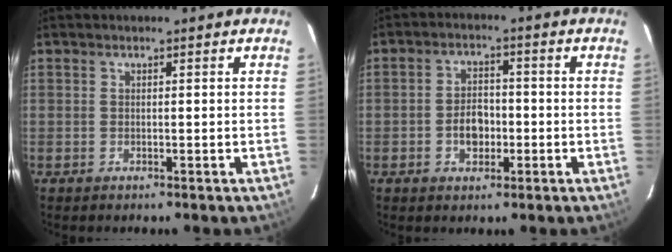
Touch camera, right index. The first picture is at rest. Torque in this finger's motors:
{"motor_torque": [0.92, 0.20, 0.09, 0.02]}